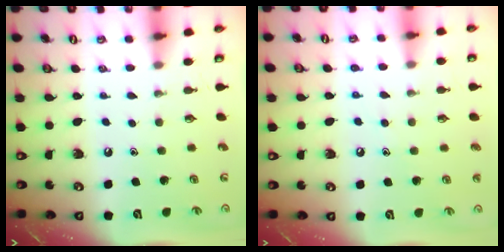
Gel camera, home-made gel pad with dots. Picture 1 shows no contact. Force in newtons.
{"total": 5.4, "press": 5.4, "slide": 0.5}